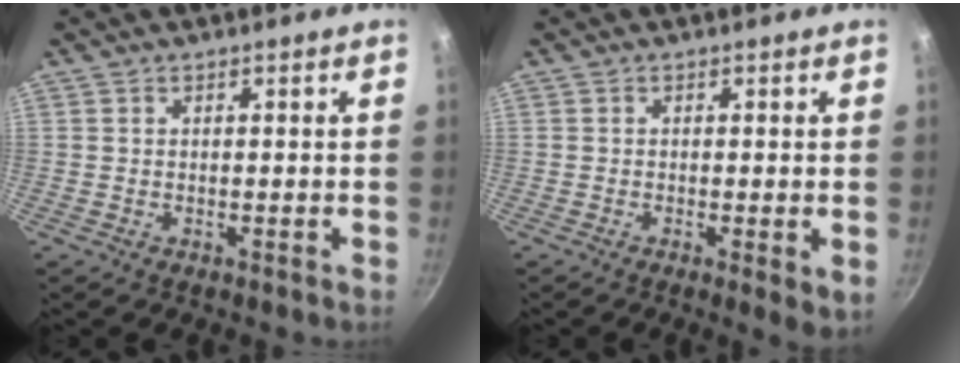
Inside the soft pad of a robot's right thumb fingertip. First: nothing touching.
{"total": 3.2, "force": [-0.7, 0.6, 3.0], "torque": [-0.051, -0.012, -0.013]}